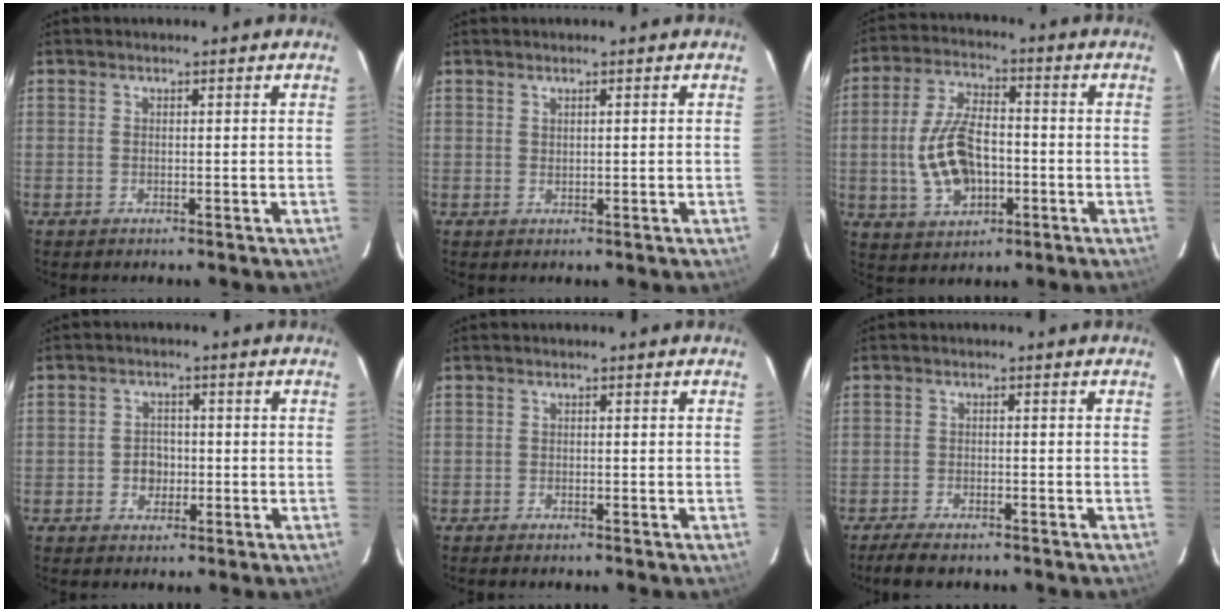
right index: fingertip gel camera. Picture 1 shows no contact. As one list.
[{"total": 0.7, "force": [0.5, 0.1, 0.6], "torque": [-0.010, 0.002, 0.010]}, {"total": 12.6, "force": [-2.2, 7.1, 10.2], "torque": [-0.210, 0.009, -0.028]}, {"total": 3.5, "force": [-0.8, 3.1, 1.4], "torque": [-0.028, 0.010, -0.006]}, {"total": 0.9, "force": [-0.8, 0.3, 0.4], "torque": [-0.011, -0.001, -0.016]}, {"total": 5.5, "force": [-4.5, 1.5, 2.7], "torque": [-0.069, -0.016, -0.078]}]